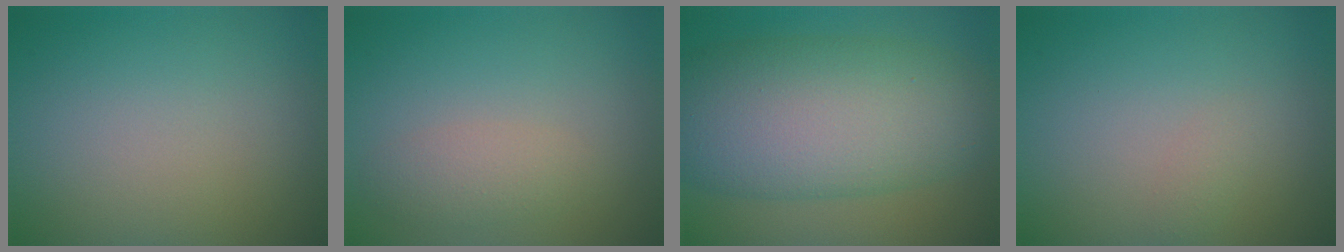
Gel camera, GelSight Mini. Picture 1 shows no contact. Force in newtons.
{"total": 1.9, "press": 1.9, "slide": 0.0}
{"total": 12.1, "press": 12.1, "slide": 0.1}
{"total": 0.7, "press": 0.7, "slide": 0.0}